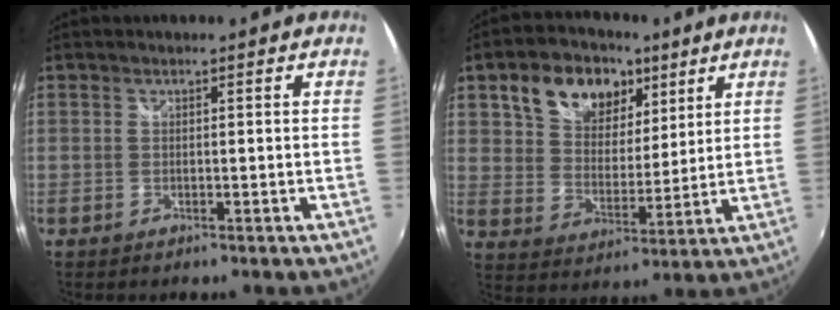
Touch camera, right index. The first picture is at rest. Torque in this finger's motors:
{"motor_torque": [0.34, 0.29, 0.21, 0.08]}